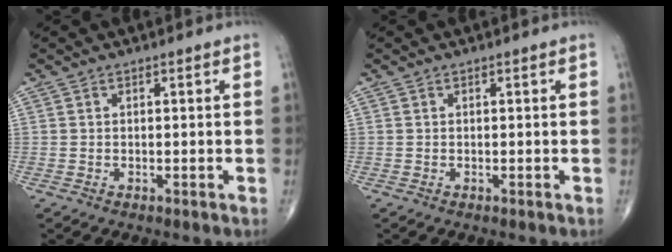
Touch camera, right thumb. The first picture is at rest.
{"total": 0.0}